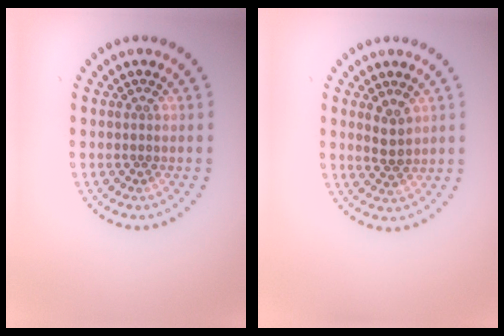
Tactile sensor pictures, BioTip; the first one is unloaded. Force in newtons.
{"total": 2.1, "press": 2.0, "slide": 0.7}